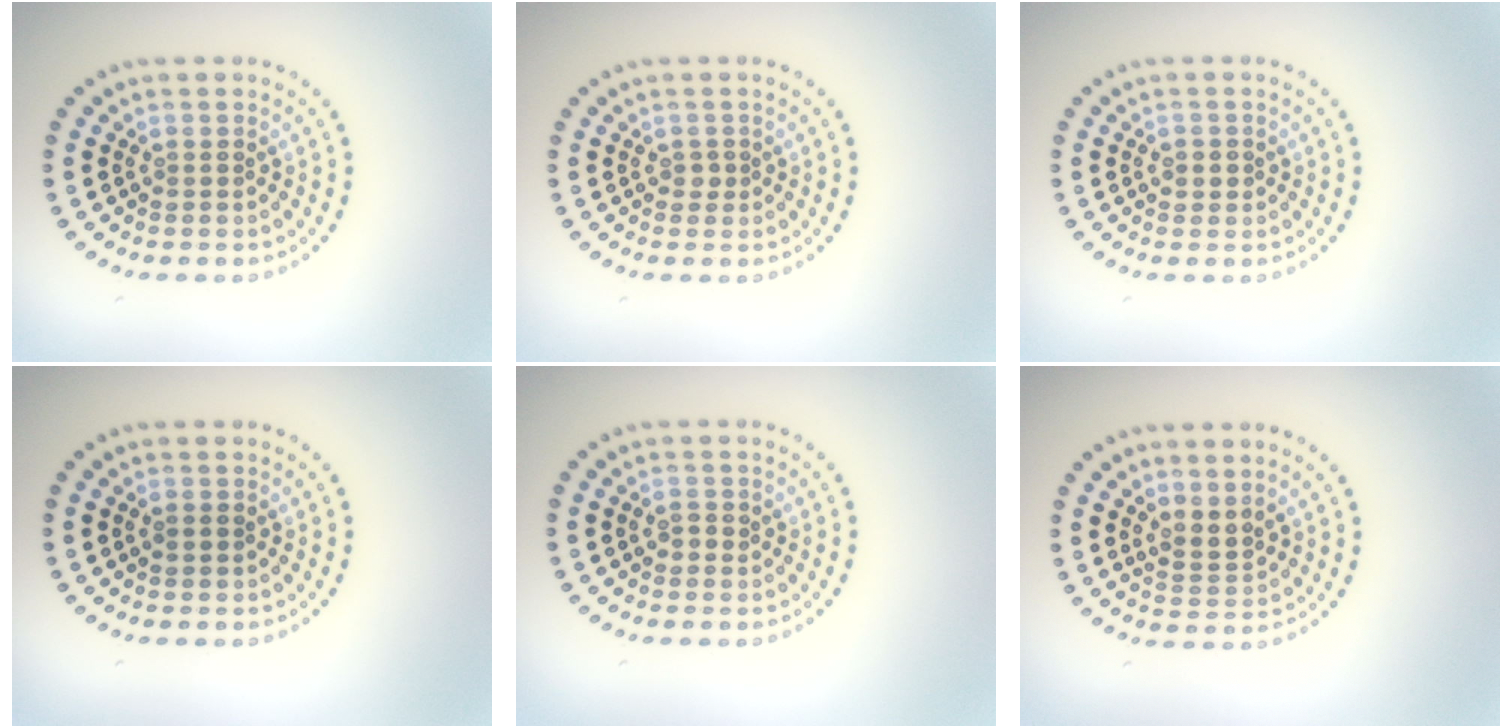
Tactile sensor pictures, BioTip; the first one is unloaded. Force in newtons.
{"total": 0.6, "press": 0.5, "slide": 0.3}
{"total": 1.0, "press": 1.0, "slide": 0.3}
{"total": 0.9, "press": 0.9, "slide": 0.1}
{"total": 1.0, "press": 0.9, "slide": 0.3}
{"total": 2.0, "press": 1.4, "slide": 1.4}